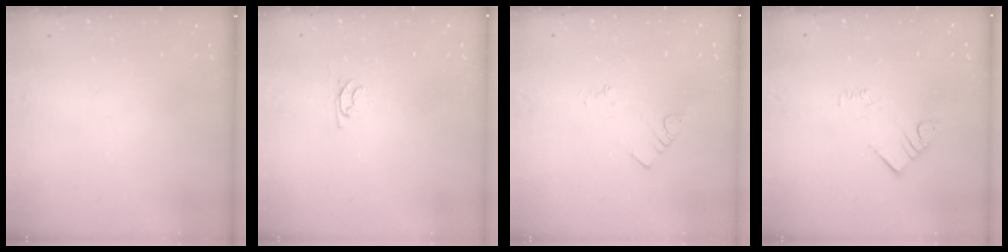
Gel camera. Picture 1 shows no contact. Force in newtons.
{"total": 3.1, "press": 3.0, "slide": 0.4}
{"total": 3.0, "press": 3.0, "slide": 0.4}
{"total": 3.1, "press": 3.0, "slide": 0.5}